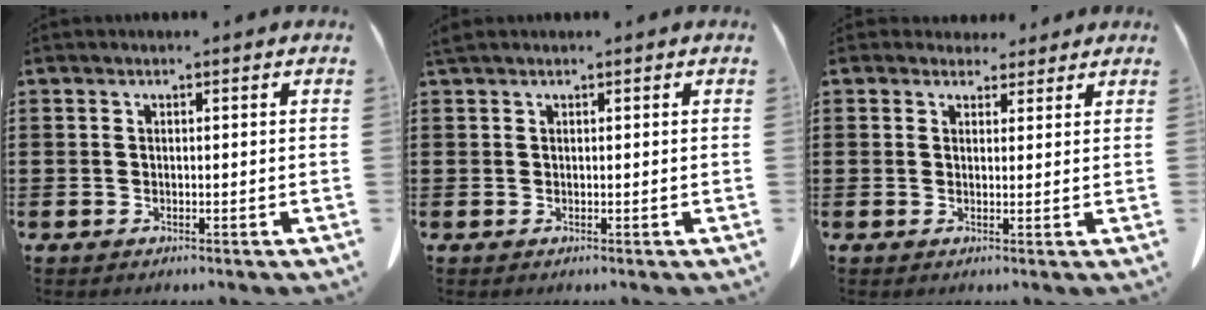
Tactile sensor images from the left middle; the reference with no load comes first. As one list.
[{"total": 0.6, "force": [0.5, 0.1, 0.3], "torque": [-0.007, 0.001, 0.010]}, {"total": 2.8, "force": [2.4, 1.4, 0.5], "torque": [-0.008, 0.001, 0.044]}]